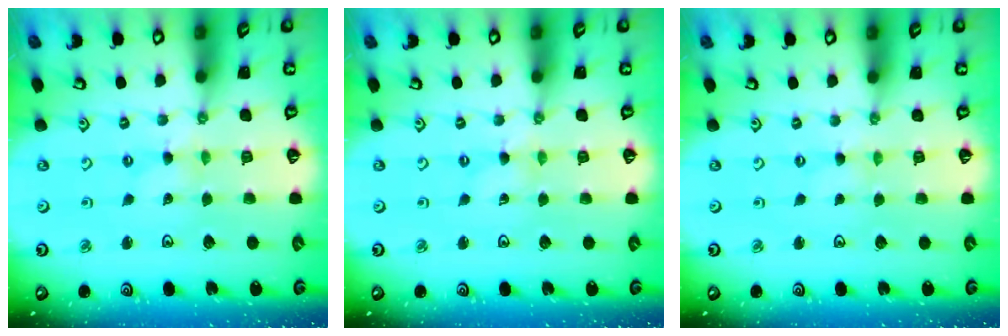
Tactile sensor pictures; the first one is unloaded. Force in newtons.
{"total": 0.0}
{"total": 0.0}